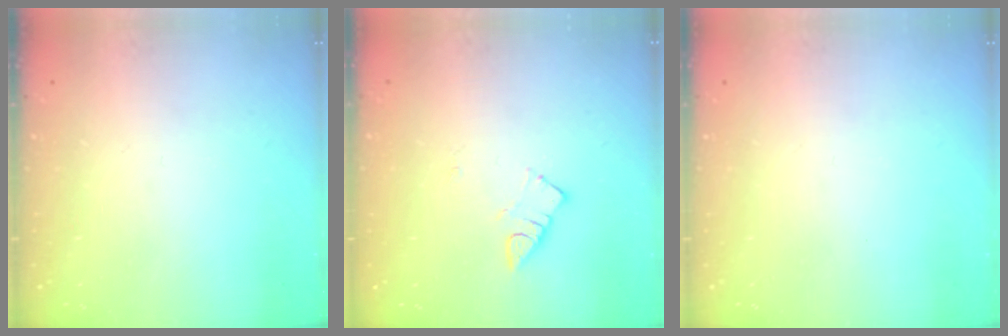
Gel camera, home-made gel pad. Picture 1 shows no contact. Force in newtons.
{"total": 2.8, "press": 2.7, "slide": 0.3}
{"total": 0.0}